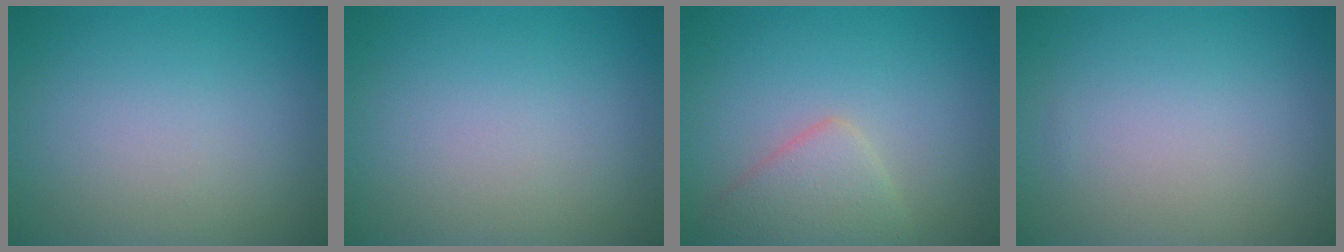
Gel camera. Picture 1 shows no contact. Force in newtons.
{"total": 0.0}
{"total": 3.2, "press": 3.2, "slide": 0.1}
{"total": 0.0}